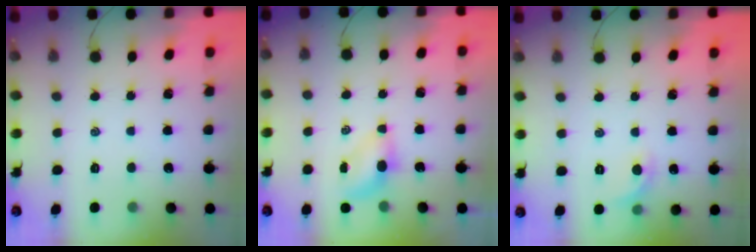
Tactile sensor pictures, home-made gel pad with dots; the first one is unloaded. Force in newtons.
{"total": 4.3, "press": 4.2, "slide": 0.9}
{"total": 4.8, "press": 4.7, "slide": 1.2}